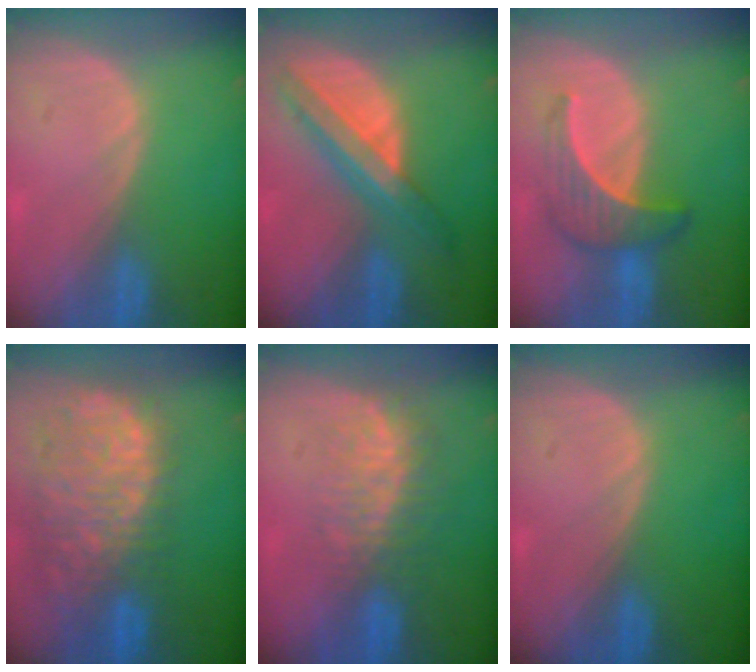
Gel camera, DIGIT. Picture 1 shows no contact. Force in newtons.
{"total": 8.3, "press": 7.0, "slide": 4.4}
{"total": 6.3, "press": 6.0, "slide": 1.9}
{"total": 13.3, "press": 11.0, "slide": 7.4}
{"total": 8.0, "press": 7.4, "slide": 3.0}
{"total": 0.0}